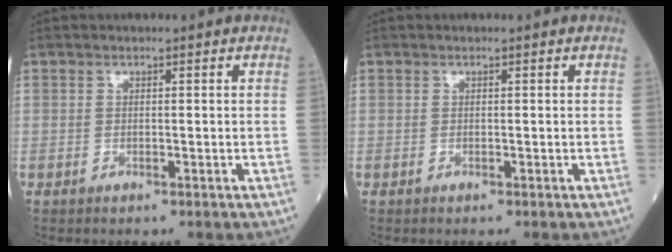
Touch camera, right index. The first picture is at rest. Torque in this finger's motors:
{"motor_torque": [0.00, 0.00, 0.00, -0.01]}